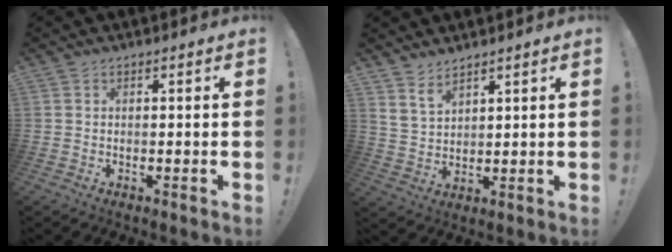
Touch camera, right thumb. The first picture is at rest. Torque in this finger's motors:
{"motor_torque": [0.06, -0.02, -0.43, 0.20, 0.05]}